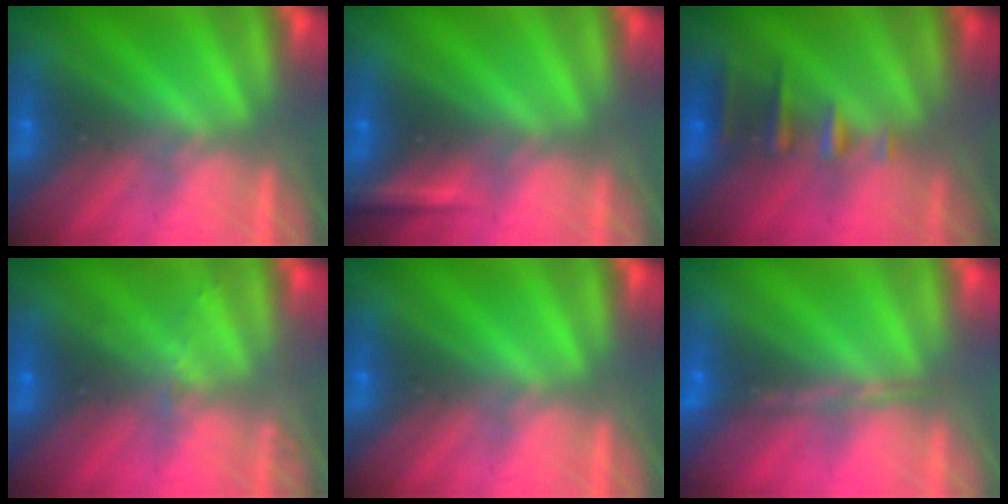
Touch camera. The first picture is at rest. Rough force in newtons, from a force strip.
{"total": 2.3}
{"total": 2.3}
{"total": 2.0}
{"total": 0.0}
{"total": 1.7}